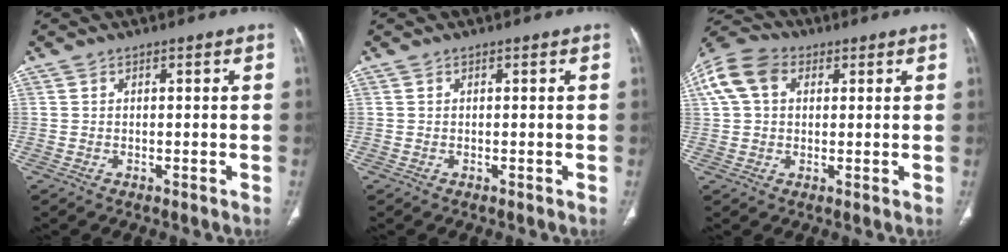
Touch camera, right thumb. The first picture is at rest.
{"total": 0.0}
{"total": 10.7, "force": [3.3, 7.7, 6.6], "torque": [-0.136, 0.025, 0.056]}